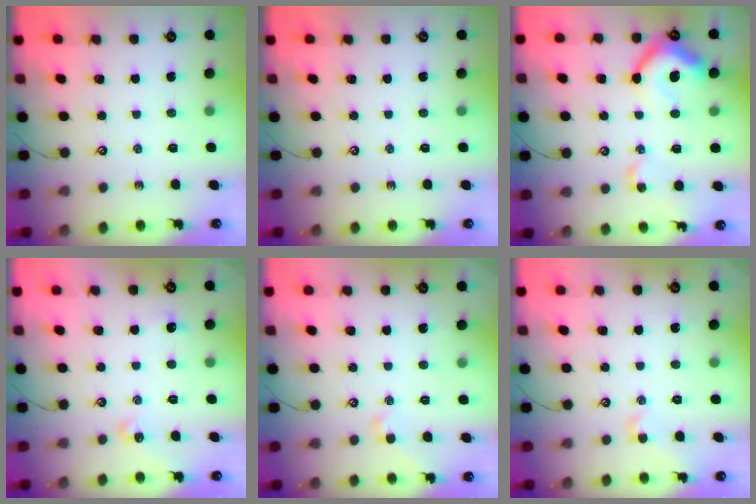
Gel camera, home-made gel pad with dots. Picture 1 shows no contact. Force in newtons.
{"total": 0.0}
{"total": 12.7, "press": 12.6, "slide": 1.8}
{"total": 1.1, "press": 1.0, "slide": 0.4}
{"total": 1.6, "press": 1.4, "slide": 0.6}
{"total": 2.7, "press": 2.6, "slide": 0.7}